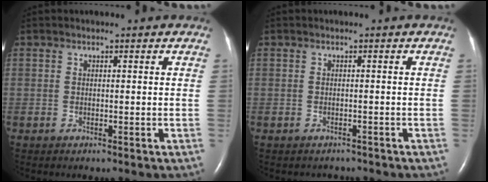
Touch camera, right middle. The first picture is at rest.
{"total": 1.8, "force": [-1.5, 0.8, -0.1], "torque": [-0.003, 0.001, -0.020]}